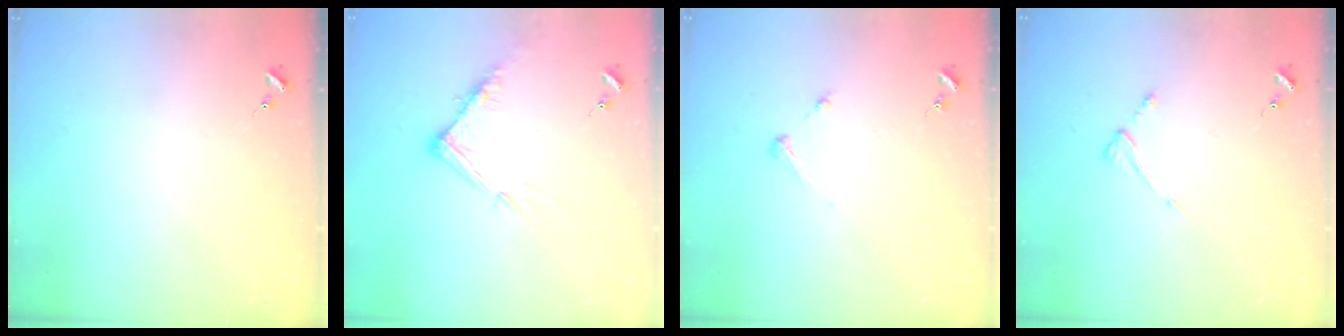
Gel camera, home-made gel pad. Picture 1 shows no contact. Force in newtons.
{"total": 10.5, "press": 10.5, "slide": 0.8}
{"total": 3.3, "press": 3.2, "slide": 0.4}
{"total": 3.7, "press": 3.7, "slide": 0.5}